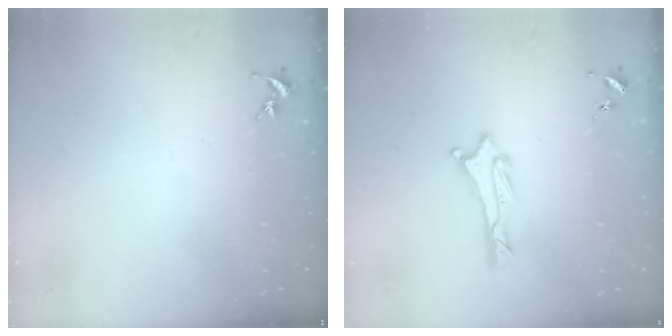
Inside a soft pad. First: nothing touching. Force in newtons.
{"total": 1.1, "press": 1.1, "slide": 0.1}